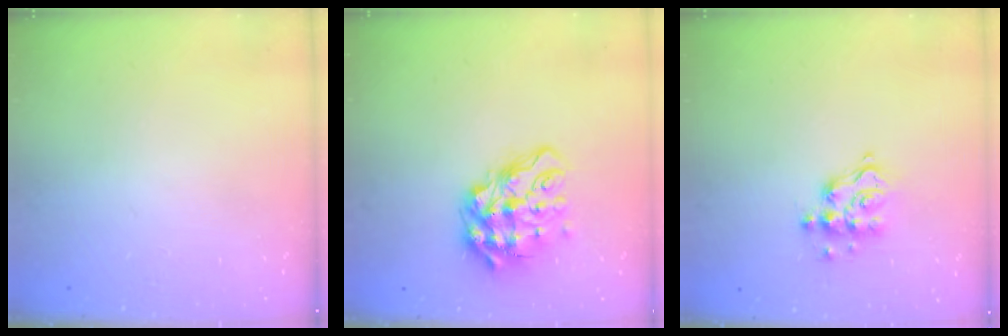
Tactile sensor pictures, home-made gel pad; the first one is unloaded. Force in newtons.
{"total": 13.8, "press": 13.7, "slide": 1.7}
{"total": 9.4, "press": 9.4, "slide": 0.7}